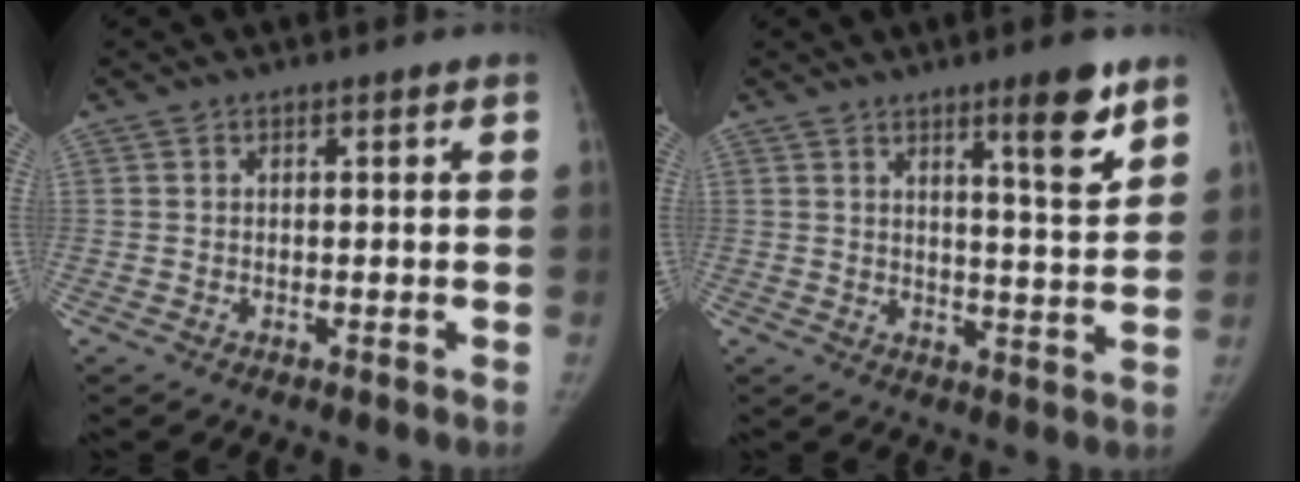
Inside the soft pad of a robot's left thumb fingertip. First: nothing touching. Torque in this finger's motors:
{"motor_torque": [0.14, -0.50, 0.78, -0.68, 0.15]}